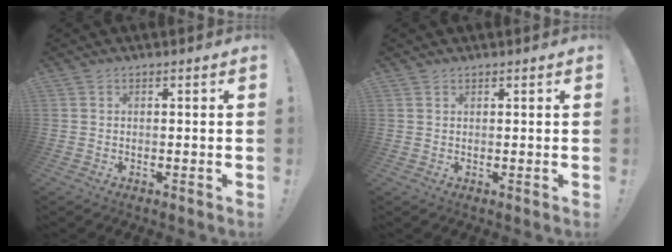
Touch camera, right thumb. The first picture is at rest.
{"total": 0.6, "force": [0.4, 0.5, -0.1], "torque": [0.005, -0.001, 0.008]}